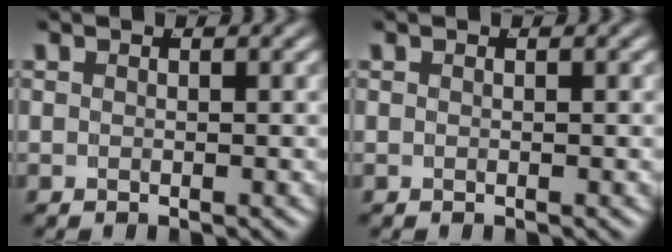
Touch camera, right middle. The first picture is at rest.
{"total": 0.0}